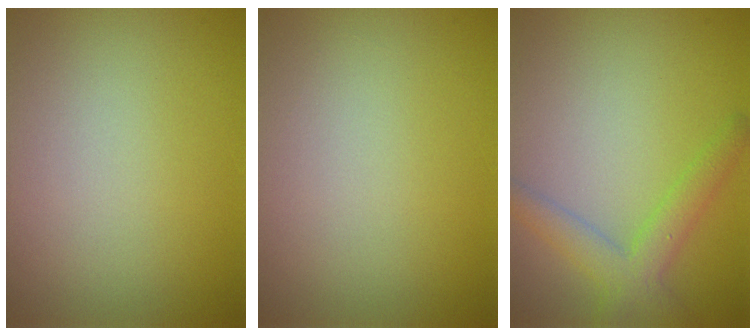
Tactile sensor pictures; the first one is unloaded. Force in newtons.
{"total": 0.0}
{"total": 3.3, "press": 3.3, "slide": 0.1}